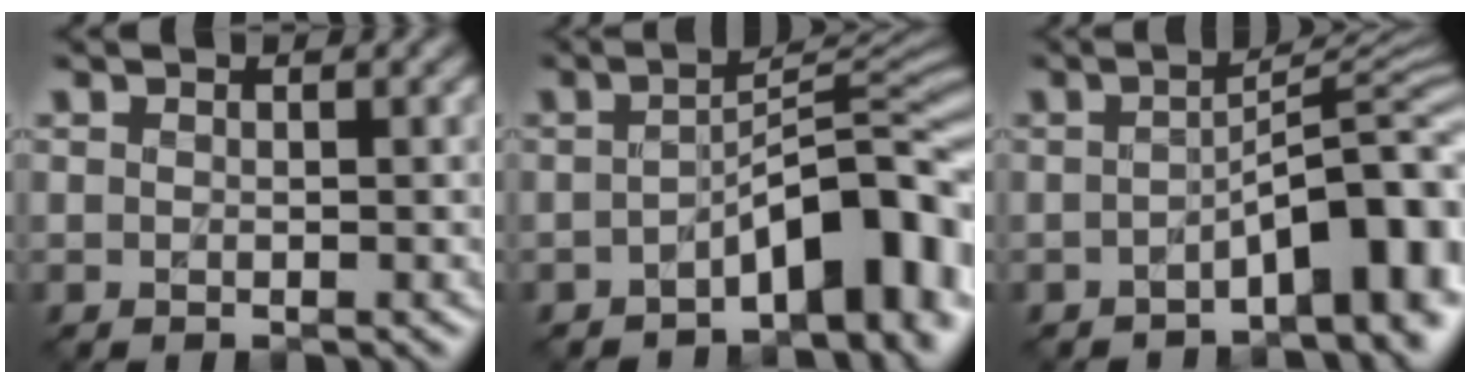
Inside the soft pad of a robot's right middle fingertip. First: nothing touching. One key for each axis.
{"total": 8.4, "fx": -3.8, "fy": 2.8, "fz": 7.0, "tx": -0.083, "ty": 0.017, "tz": -0.067}
{"total": 7.8, "fx": -3.1, "fy": 2.1, "fz": 6.8, "tx": -0.087, "ty": 0.015, "tz": -0.053}